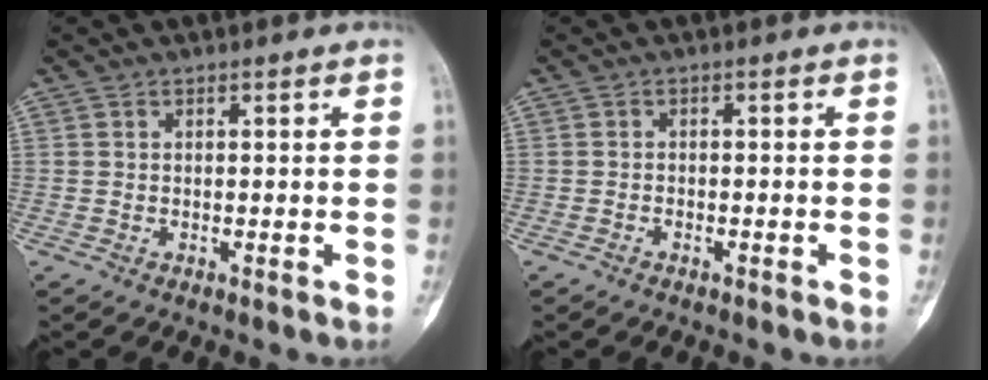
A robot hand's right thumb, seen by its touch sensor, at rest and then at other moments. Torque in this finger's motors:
{"motor_torque": [-0.52, -0.32, -0.02, -0.06, 0.03]}